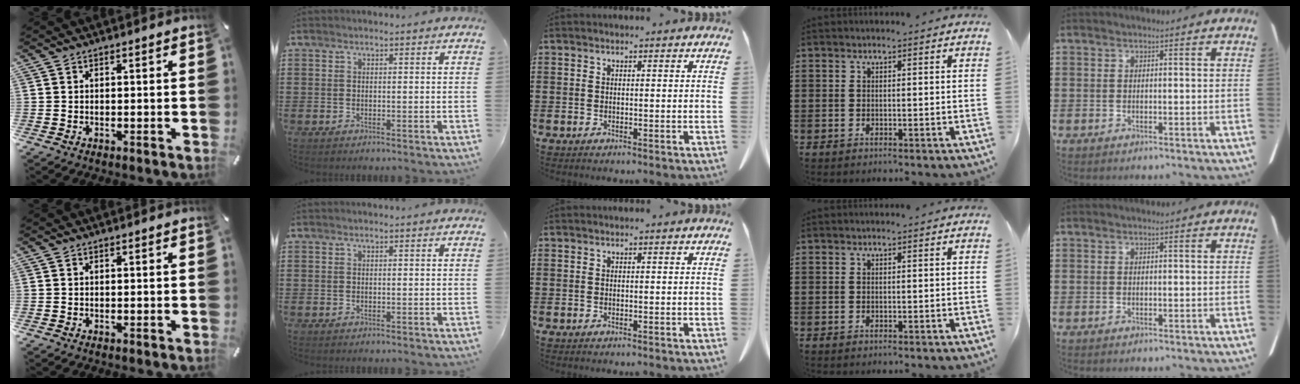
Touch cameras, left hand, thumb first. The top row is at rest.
{}